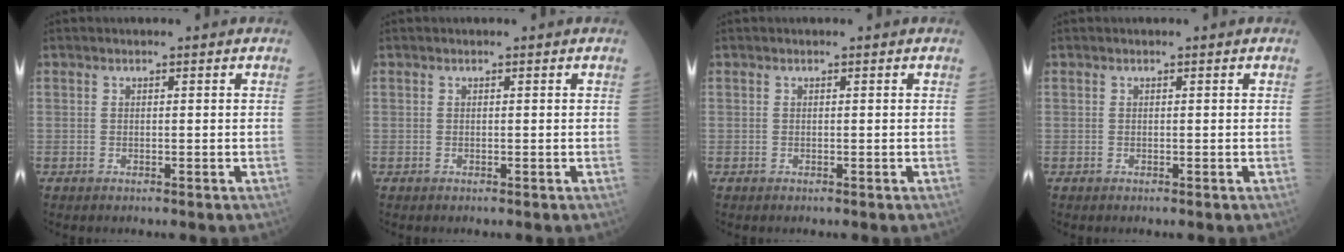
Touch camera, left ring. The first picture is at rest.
{"total": 0.0}
{"total": 0.0}
{"total": 0.0}